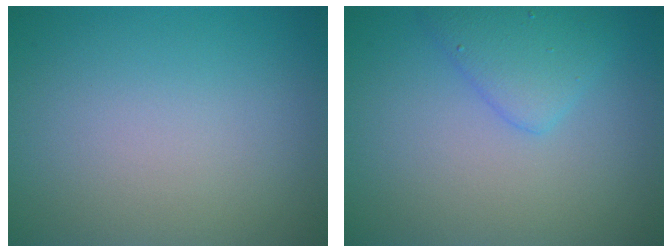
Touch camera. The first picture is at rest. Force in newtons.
{"total": 2.8, "press": 2.8, "slide": 0.1}